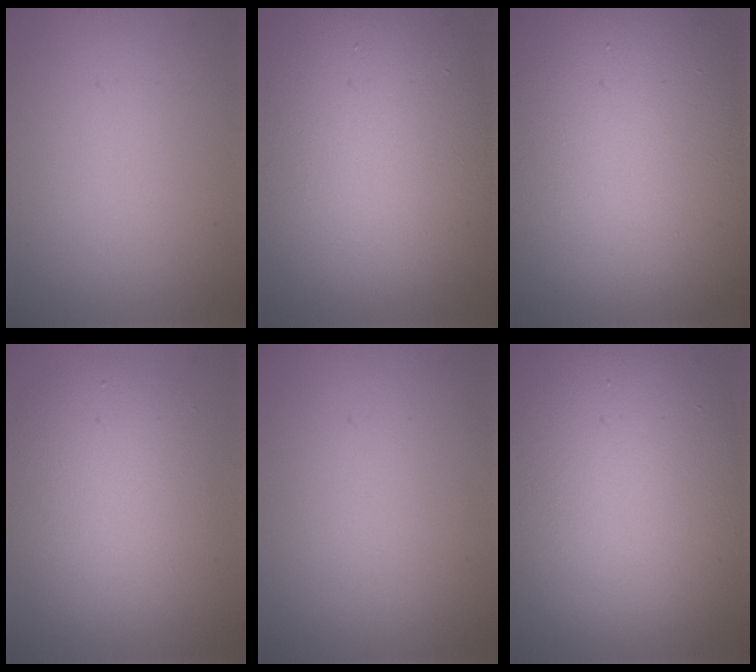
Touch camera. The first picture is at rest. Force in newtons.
{"total": 15.0, "press": 15.0, "slide": 0.7}
{"total": 19.4, "press": 19.4, "slide": 0.6}
{"total": 5.6, "press": 5.6, "slide": 0.3}
{"total": 0.0}
{"total": 13.9, "press": 13.9, "slide": 0.7}